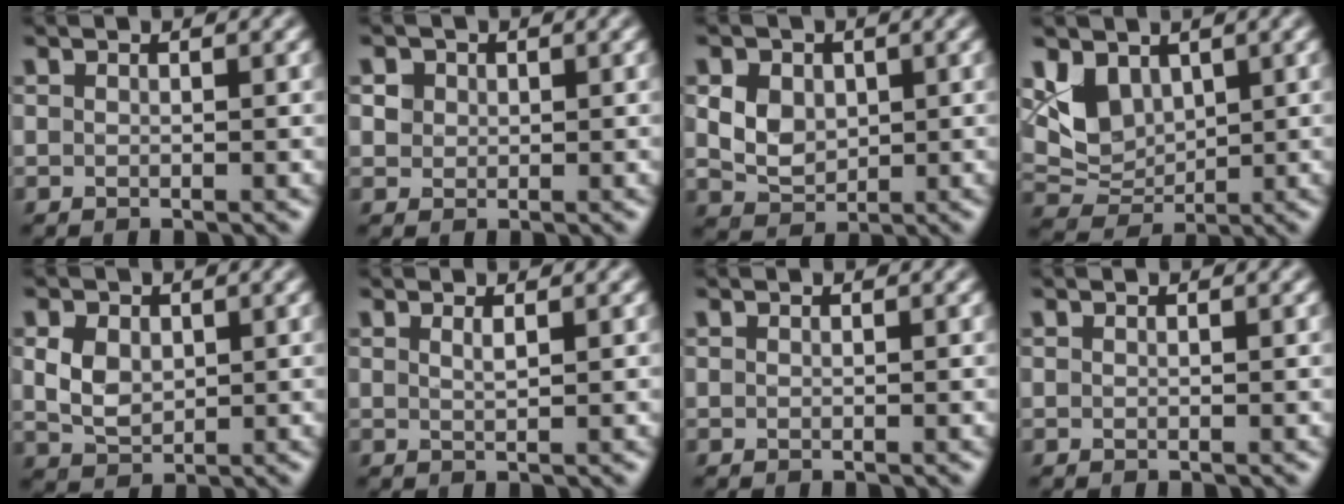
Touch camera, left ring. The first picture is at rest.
{"total": 2.0, "force": [0.9, 1.6, 0.7], "torque": [-0.020, 0.002, 0.024]}
{"total": 4.4, "force": [1.1, 3.5, 2.5], "torque": [-0.052, 0.010, 0.010]}
{"total": 4.1, "force": [1.8, 3.0, 2.2], "torque": [-0.044, -0.012, 0.037]}
{"total": 3.1, "force": [0.6, 2.3, 2.0], "torque": [-0.045, -0.002, 0.013]}
{"total": 0.9, "force": [0.5, 0.2, 0.7], "torque": [-0.008, -0.001, 0.008]}
{"total": 0.0}
{"total": 0.0}